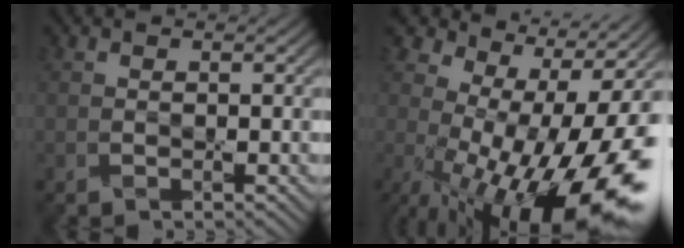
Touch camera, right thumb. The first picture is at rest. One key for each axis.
{"total": 19.6, "fx": -1.9, "fy": 10.3, "fz": 16.5, "tx": -0.227, "ty": 0.018, "tz": -0.026}